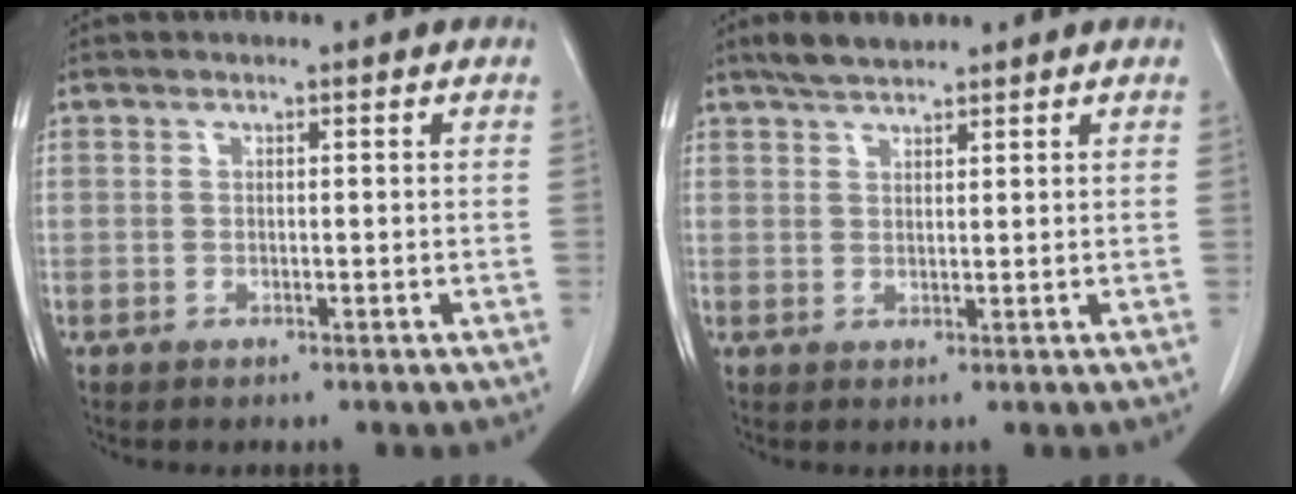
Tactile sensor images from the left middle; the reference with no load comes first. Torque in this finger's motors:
{"motor_torque": [0.47, -0.38, -0.07, 0.00]}